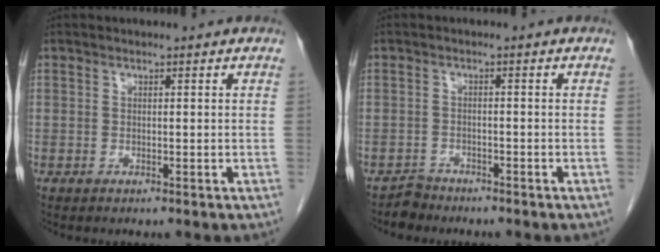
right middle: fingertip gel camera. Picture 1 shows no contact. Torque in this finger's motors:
{"motor_torque": [0.10, -0.31, -0.02, -0.02]}